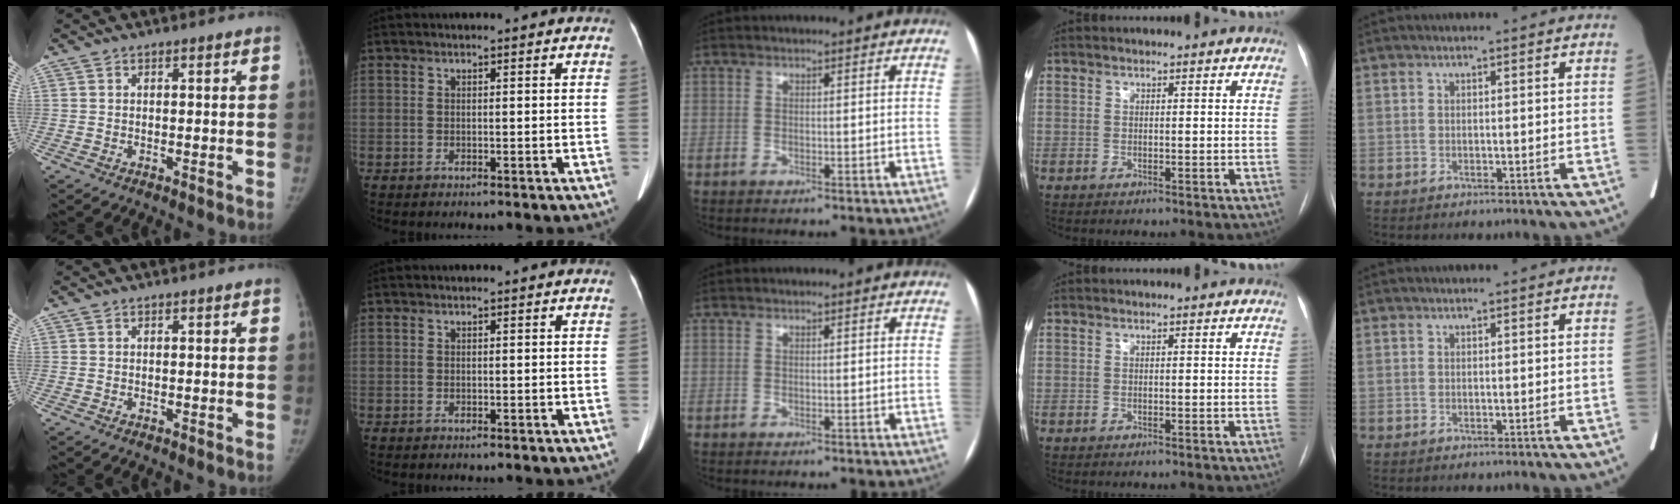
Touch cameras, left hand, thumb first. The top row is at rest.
{}